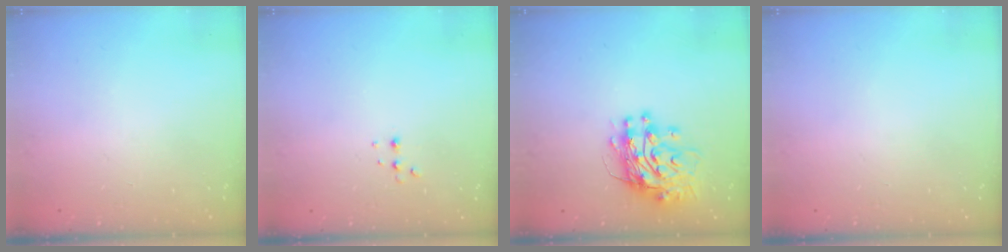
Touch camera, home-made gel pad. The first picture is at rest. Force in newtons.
{"total": 4.2, "press": 4.1, "slide": 0.9}
{"total": 11.4, "press": 11.4, "slide": 1.0}
{"total": 0.0}